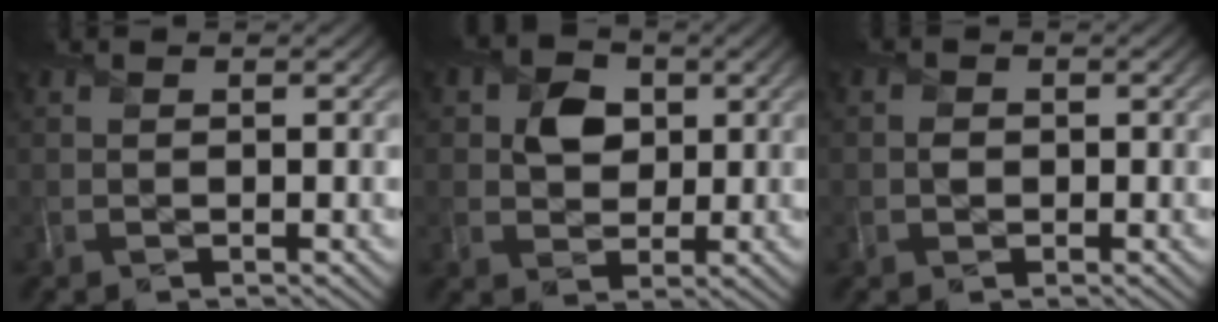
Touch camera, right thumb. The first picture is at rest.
{"total": 4.8, "force": [0.9, 4.0, 2.6], "torque": [-0.054, 0.003, 0.006]}
{"total": 1.2, "force": [-0.3, 1.2, 0.4], "torque": [-0.006, -0.004, -0.011]}